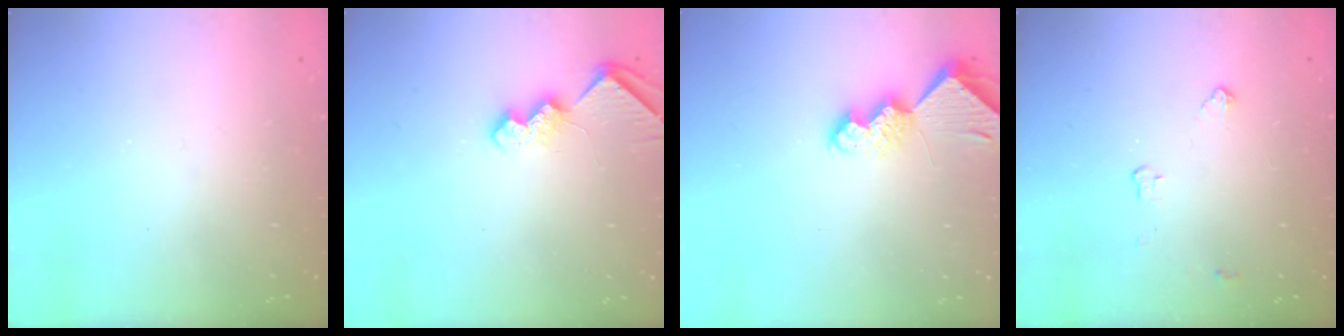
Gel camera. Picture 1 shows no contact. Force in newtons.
{"total": 6.8, "press": 6.8, "slide": 0.8}
{"total": 7.2, "press": 7.2, "slide": 1.0}
{"total": 3.2, "press": 3.1, "slide": 0.5}